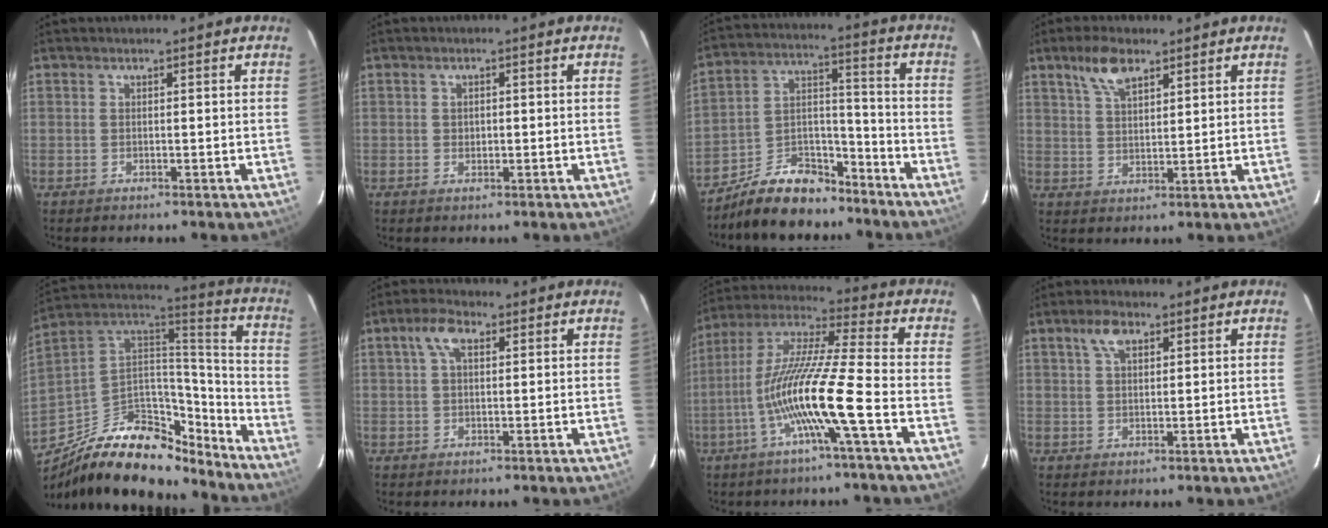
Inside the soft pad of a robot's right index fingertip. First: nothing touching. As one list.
[{"total": 0.7, "force": [0.0, 0.7, 0.2], "torque": [-0.001, 0.001, 0.000]}, {"total": 13.0, "force": [-10.0, 6.2, 5.3], "torque": [-0.108, 0.042, -0.164]}, {"total": 5.9, "force": [4.1, 2.1, 3.6], "torque": [-0.067, 0.009, 0.080]}, {"total": 24.9, "force": [-17.9, 11.0, 13.5], "torque": [-0.246, 0.026, -0.279]}, {"total": 4.0, "force": [1.8, 1.8, 3.1], "torque": [-0.060, 0.013, 0.033]}, {"total": 14.7, "force": [-5.8, -1.1, 13.5], "torque": [-0.254, -0.009, -0.118]}, {"total": 3.5, "force": [2.2, 1.5, 2.3], "torque": [-0.043, 0.009, 0.041]}]